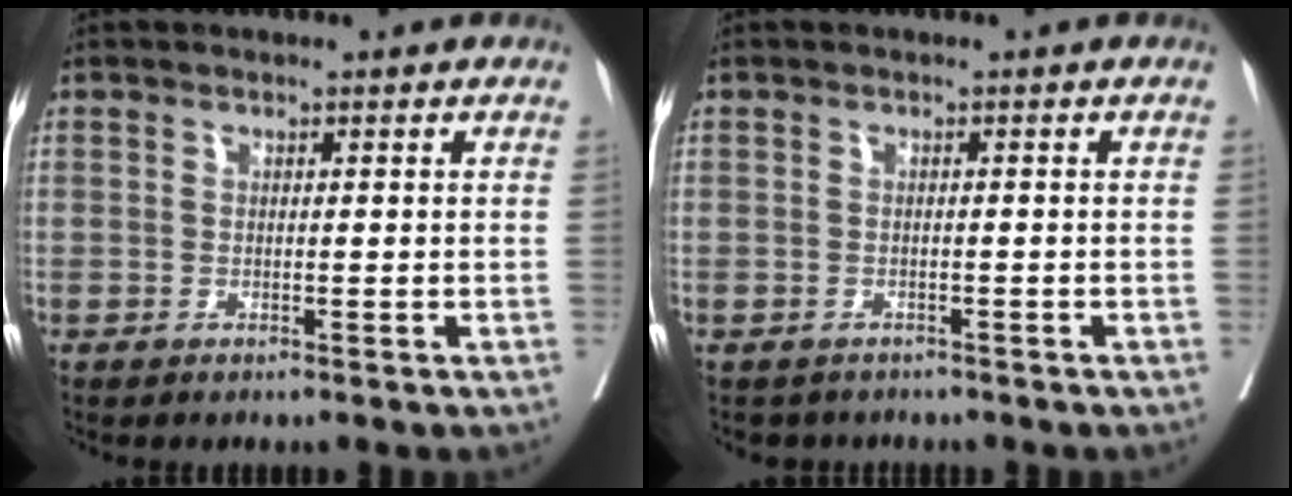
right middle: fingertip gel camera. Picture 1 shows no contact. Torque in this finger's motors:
{"motor_torque": [-0.13, -0.04, 0.00, 0.00]}